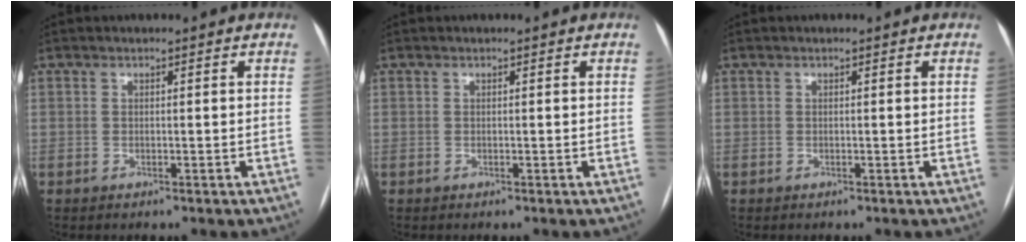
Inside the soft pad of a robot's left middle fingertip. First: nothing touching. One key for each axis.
{"total": 0.0}
{"total": 0.0}